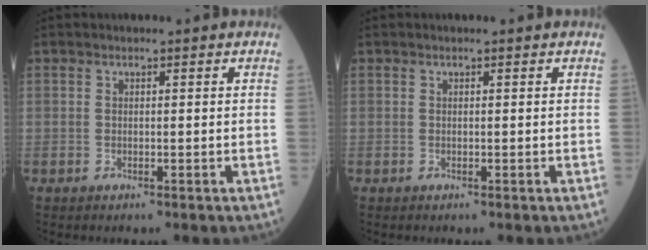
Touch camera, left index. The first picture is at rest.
{"total": 0.0}